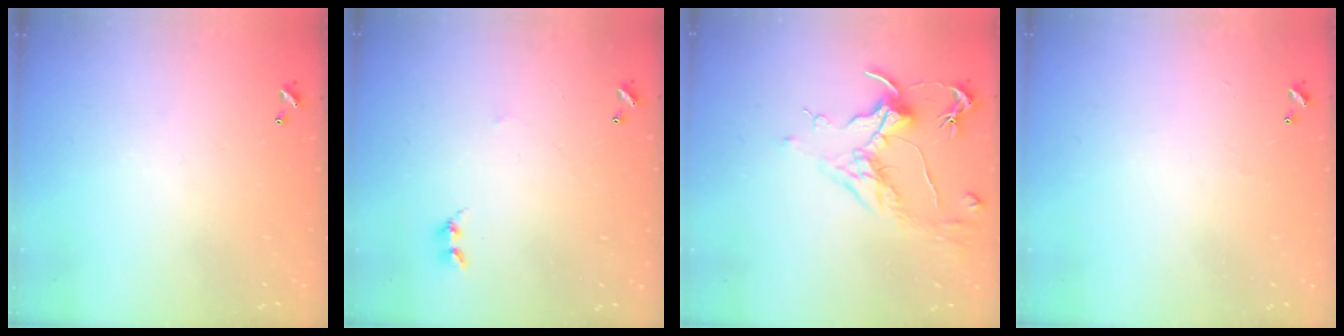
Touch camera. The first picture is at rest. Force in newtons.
{"total": 2.8, "press": 2.7, "slide": 0.4}
{"total": 1.7, "press": 1.5, "slide": 0.9}
{"total": 2.6, "press": 2.6, "slide": 0.4}